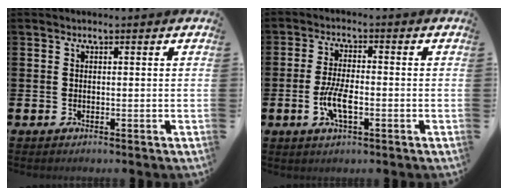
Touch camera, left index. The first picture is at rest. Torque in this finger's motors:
{"motor_torque": [1.07, 0.33, 0.21, 0.21]}